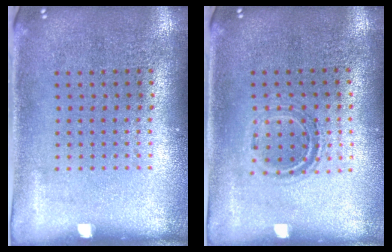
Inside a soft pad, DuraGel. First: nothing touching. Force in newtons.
{"total": 1.1, "press": 1.0, "slide": 0.5}